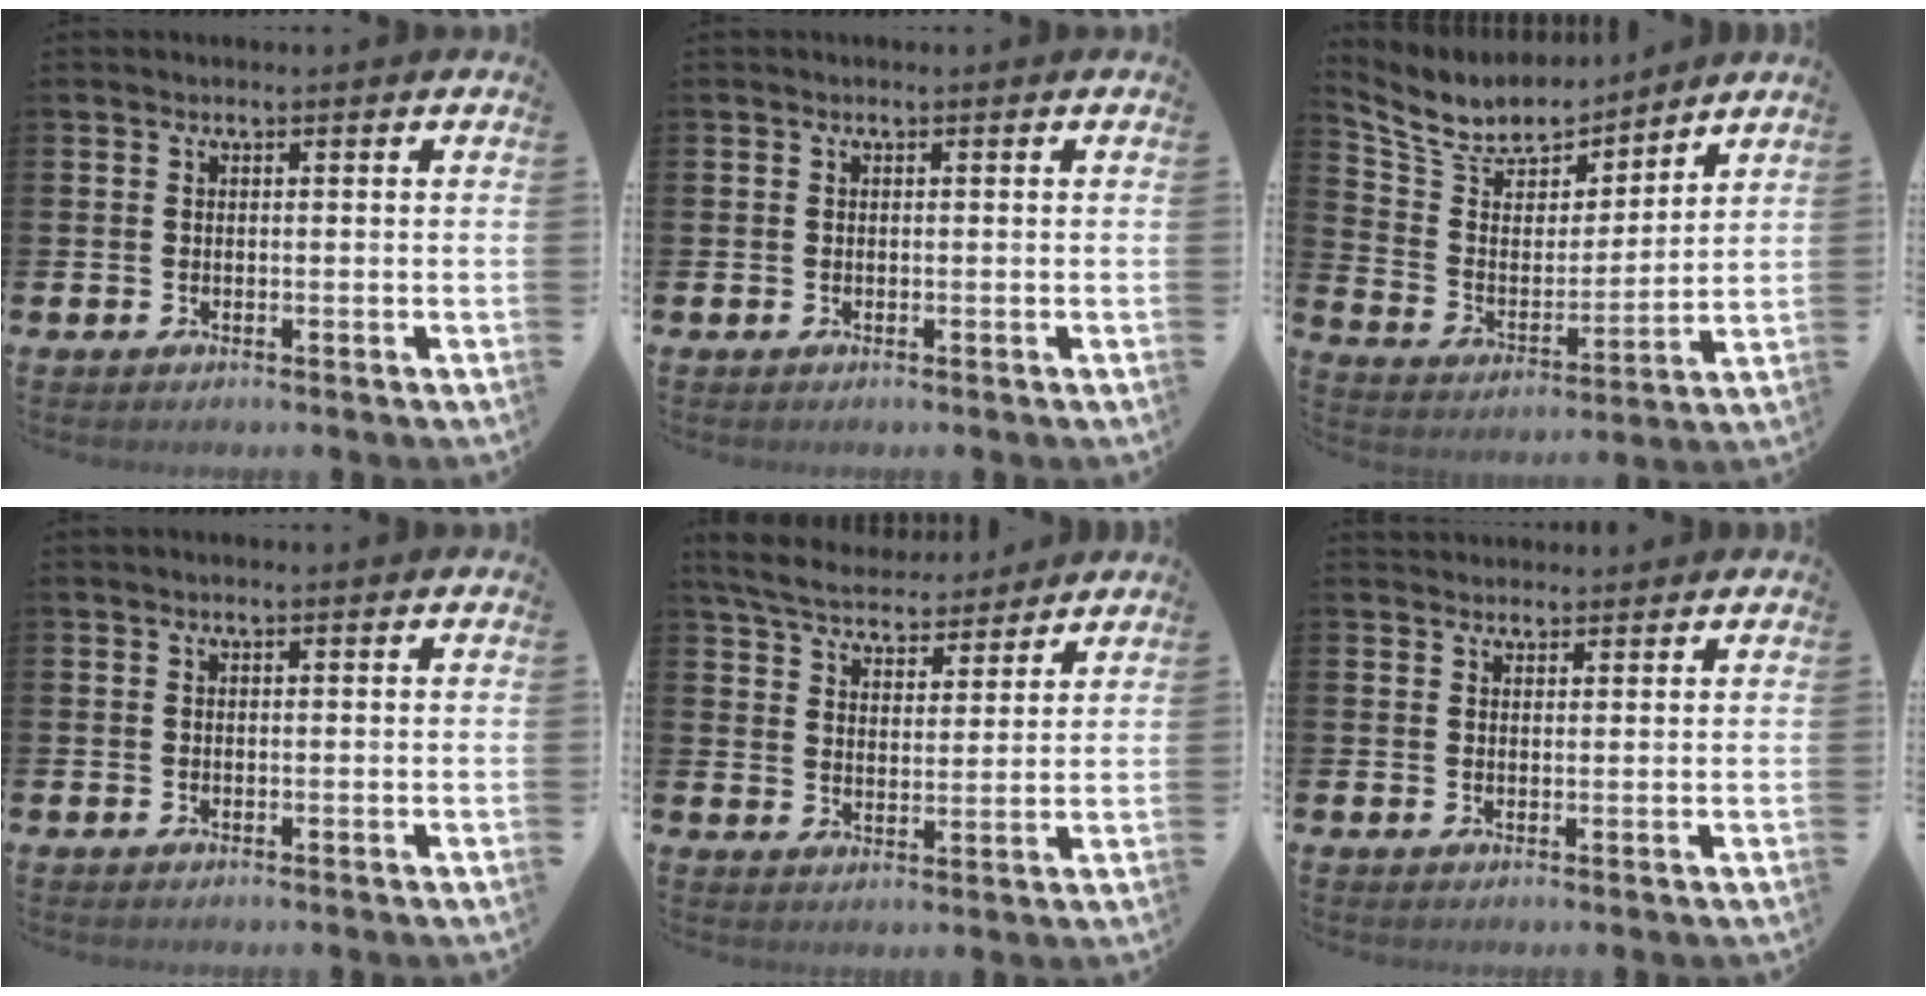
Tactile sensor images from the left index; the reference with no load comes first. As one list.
[{"total": 0.0}, {"total": 8.8, "force": [8.2, 3.0, 1.0], "torque": [-0.068, -0.065, 0.148]}, {"total": 0.0}, {"total": 6.1, "force": [5.9, 1.4, 1.0], "torque": [-0.044, -0.036, 0.104]}, {"total": 2.1, "force": [2.0, 0.6, -0.1], "torque": [0.013, -0.009, 0.035]}]